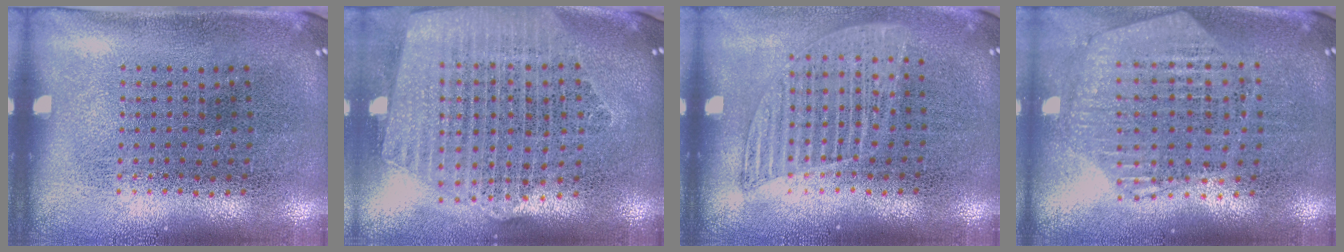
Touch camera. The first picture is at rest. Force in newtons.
{"total": 2.4, "press": 2.2, "slide": 1.2}
{"total": 1.2, "press": 1.1, "slide": 0.5}
{"total": 1.1, "press": 1.1, "slide": 0.2}